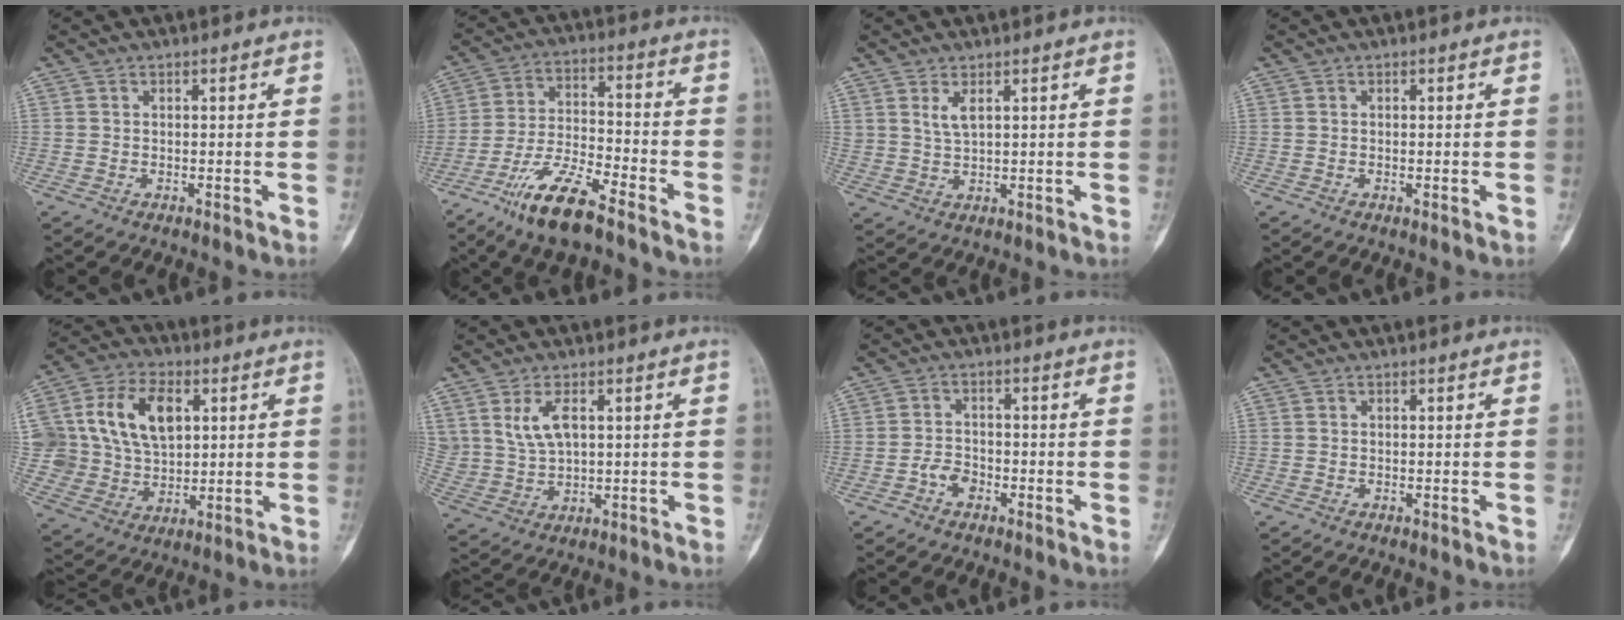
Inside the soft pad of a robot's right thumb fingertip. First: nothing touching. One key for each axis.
{"total": 12.9, "fx": -8.8, "fy": 3.1, "fz": 8.8, "tx": -0.178, "ty": 0.046, "tz": -0.166}
{"total": 2.9, "fx": 1.5, "fy": 1.1, "fz": 2.2, "tx": -0.043, "ty": -0.010, "tz": 0.036}
{"total": 0.8, "fx": -0.2, "fy": 0.2, "fz": 0.7, "tx": -0.012, "ty": -0.002, "tz": -0.002}
{"total": 17.5, "fx": 4.5, "fy": 12.4, "fz": 11.5, "tx": -0.201, "ty": 0.003, "tz": 0.092}
{"total": 6.3, "fx": 2.5, "fy": 3.3, "fz": 4.8, "tx": -0.091, "ty": -0.011, "tz": 0.062}
{"total": 3.2, "fx": -1.8, "fy": 2.1, "fz": 1.6, "tx": -0.021, "ty": 0.016, "tz": -0.035}
{"total": 0.0}